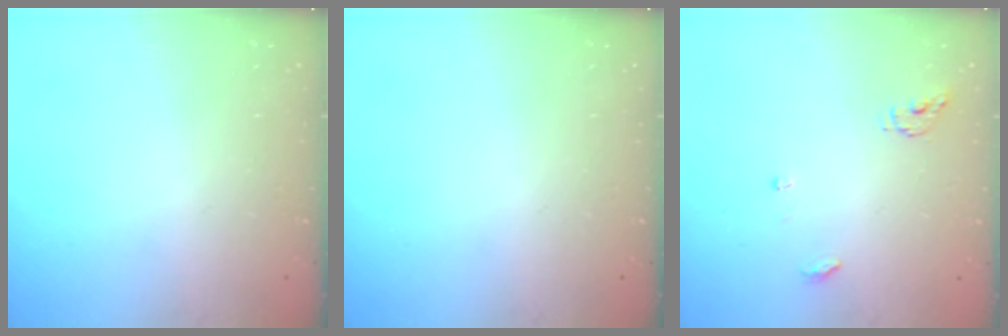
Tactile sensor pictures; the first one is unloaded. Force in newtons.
{"total": 0.0}
{"total": 4.6, "press": 4.6, "slide": 0.3}